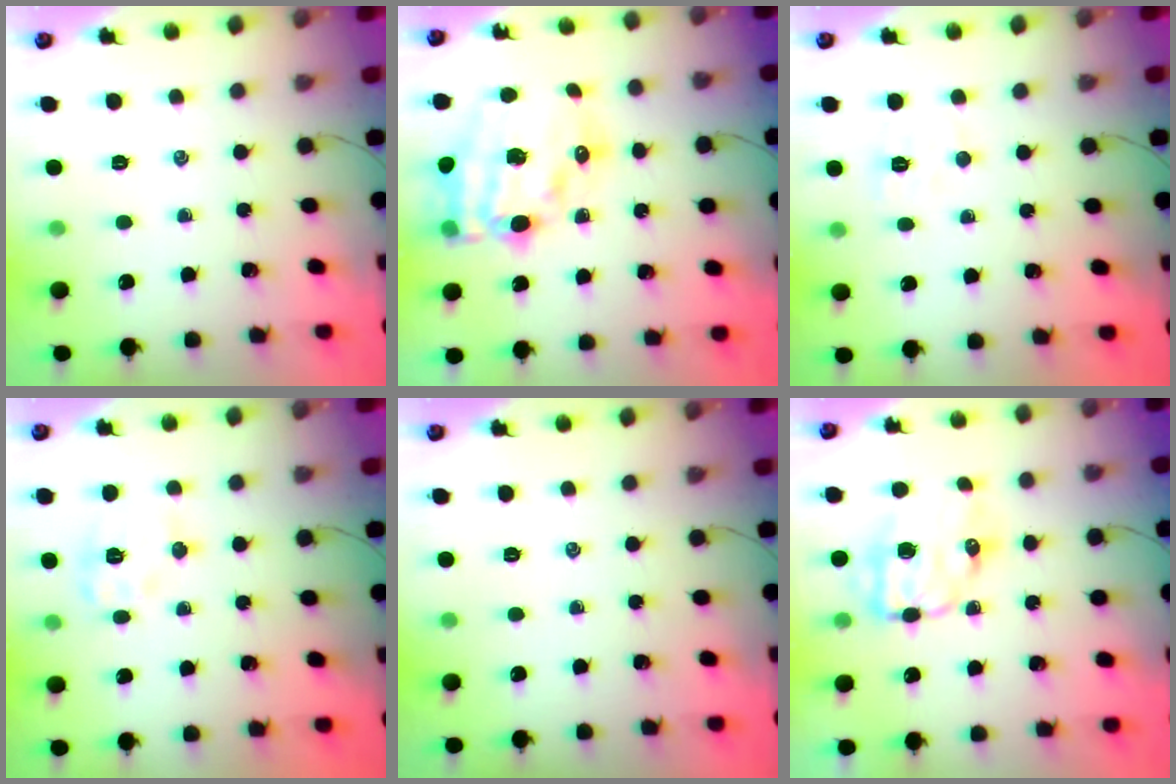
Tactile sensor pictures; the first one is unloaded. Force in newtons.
{"total": 20.7, "press": 20.1, "slide": 4.8}
{"total": 4.5, "press": 4.3, "slide": 1.0}
{"total": 8.5, "press": 8.5, "slide": 0.1}
{"total": 0.0}
{"total": 8.7, "press": 8.5, "slide": 1.8}